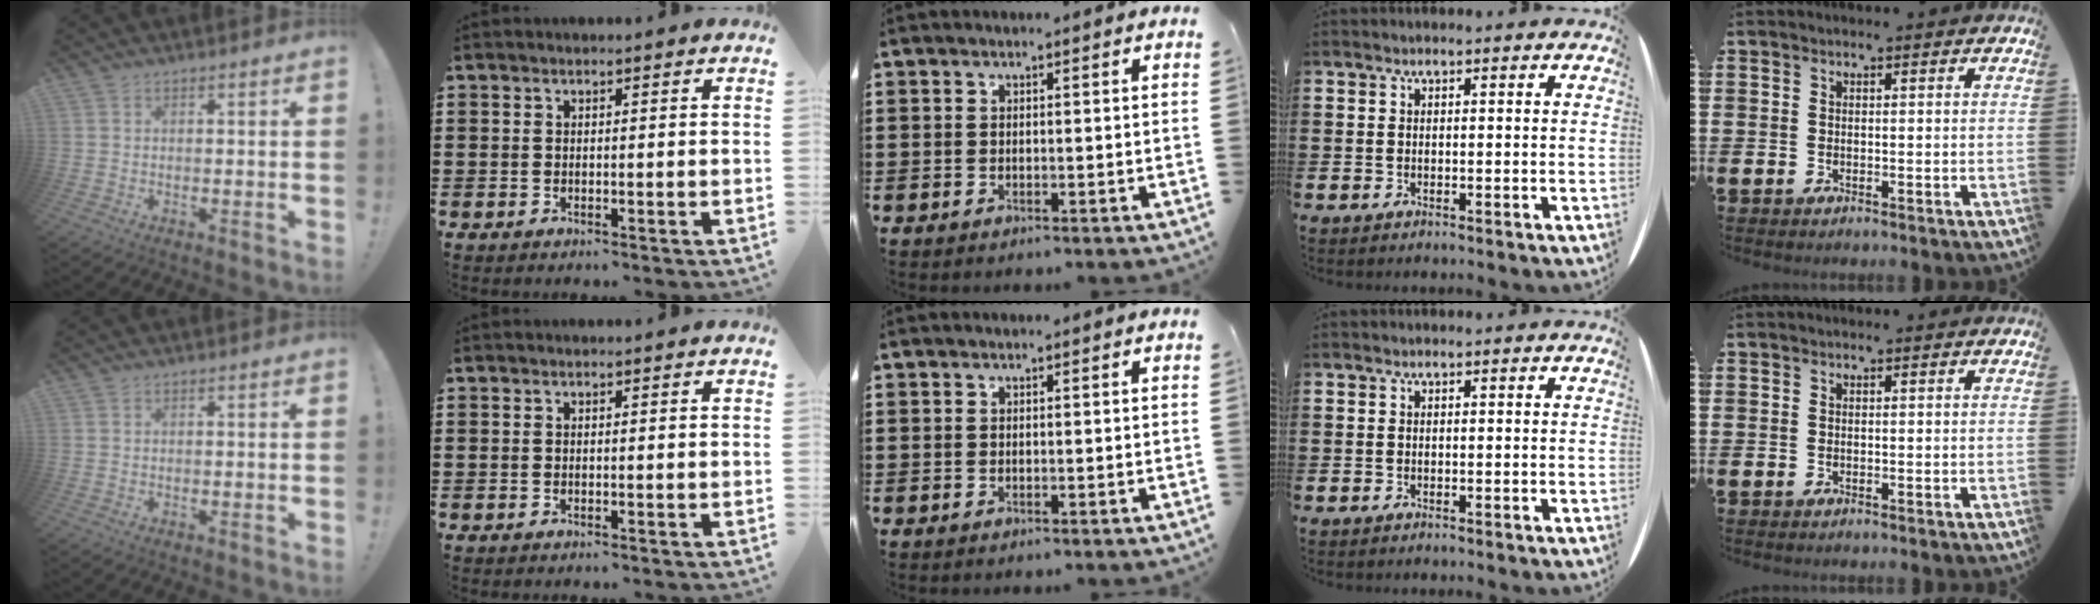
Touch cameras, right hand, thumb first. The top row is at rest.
{}